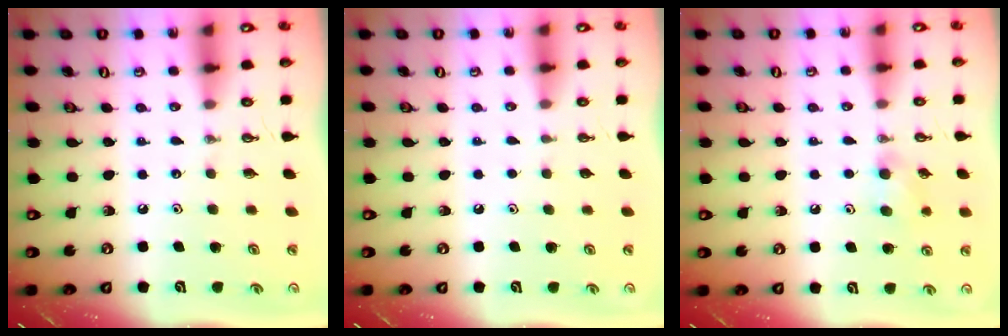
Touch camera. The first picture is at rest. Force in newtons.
{"total": 0.9, "press": 0.1, "slide": 0.9}
{"total": 7.8, "press": 7.4, "slide": 2.3}